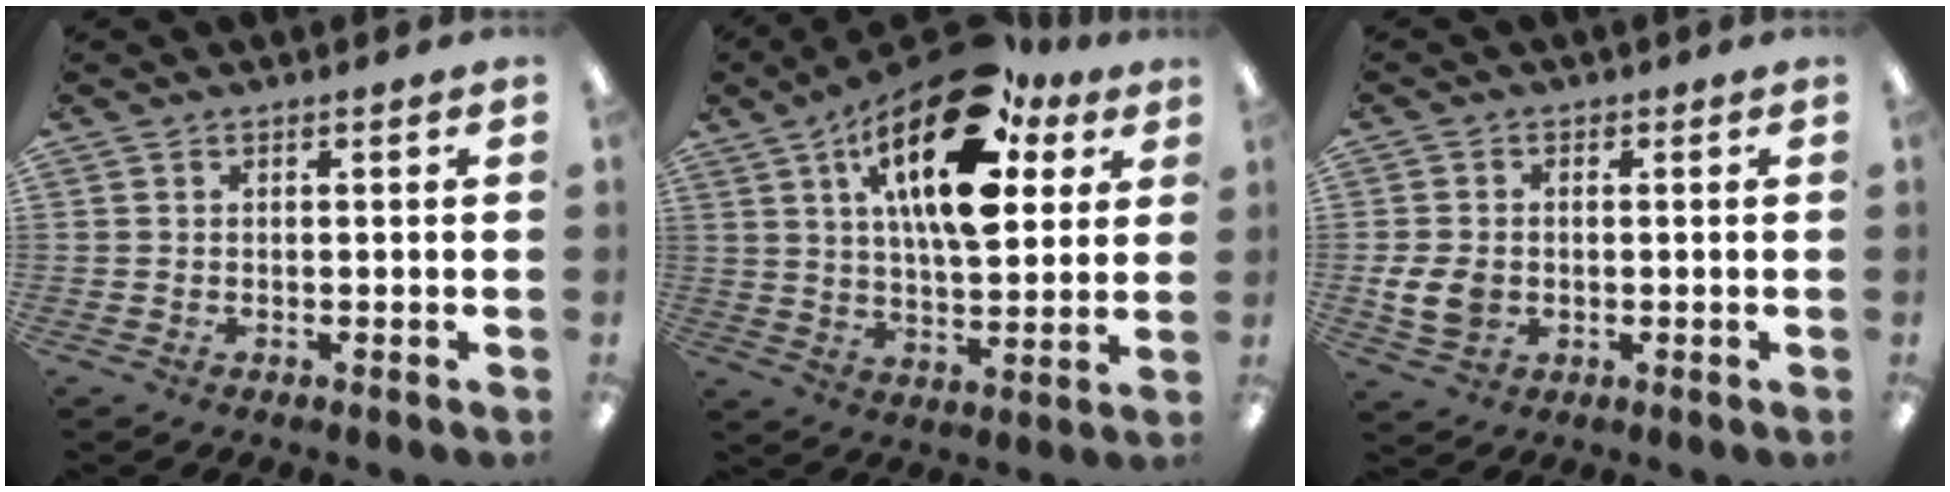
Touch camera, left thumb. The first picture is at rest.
{"total": 22.7, "force": [11.2, 10.0, 17.0], "torque": [-0.271, -0.041, 0.178]}
{"total": 7.2, "force": [-0.9, 5.9, 4.1], "torque": [-0.081, 0.003, -0.017]}